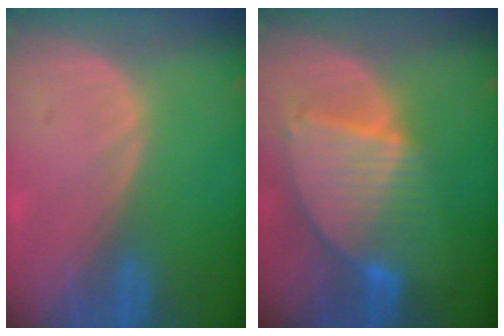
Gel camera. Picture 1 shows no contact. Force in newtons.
{"total": 8.6, "press": 7.4, "slide": 4.3}